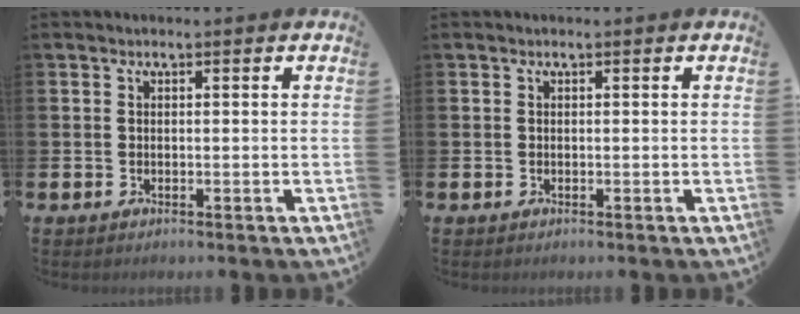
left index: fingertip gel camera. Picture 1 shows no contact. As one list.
[{"total": 0.0}]